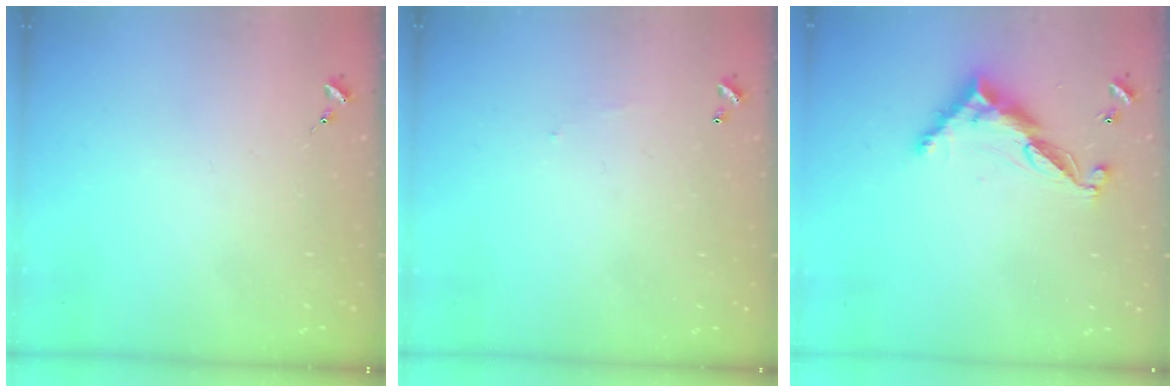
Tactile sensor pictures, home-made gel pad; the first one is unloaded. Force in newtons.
{"total": 3.7, "press": 3.7, "slide": 0.2}
{"total": 11.3, "press": 11.3, "slide": 0.3}